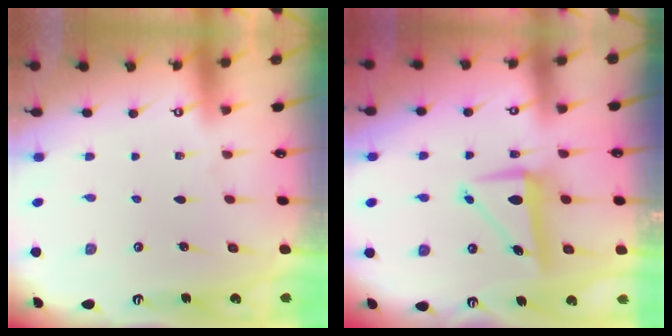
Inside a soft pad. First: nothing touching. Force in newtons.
{"total": 6.8, "press": 6.7, "slide": 1.3}